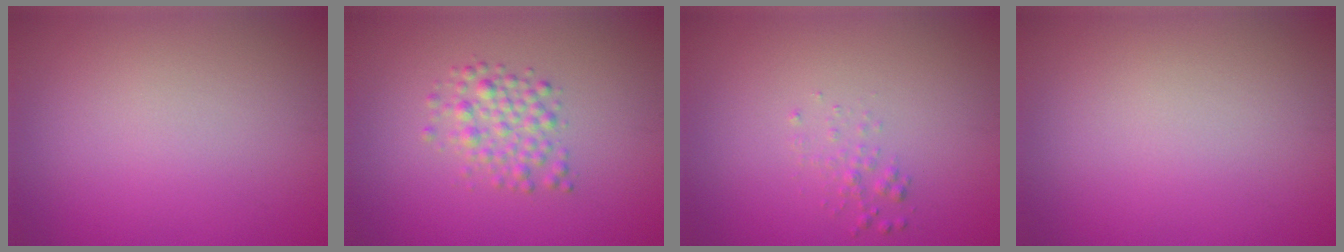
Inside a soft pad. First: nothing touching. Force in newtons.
{"total": 2.5, "press": 2.5, "slide": 0.0}
{"total": 1.0, "press": 1.0, "slide": 0.0}
{"total": 0.0}